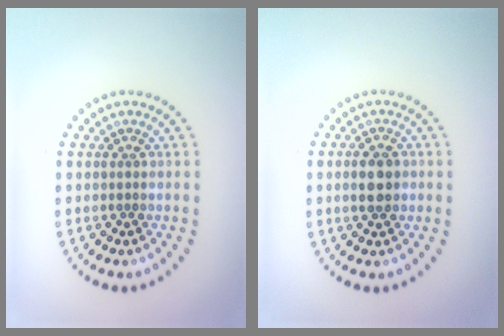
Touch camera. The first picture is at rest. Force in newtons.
{"total": 2.6, "press": 2.6, "slide": 0.2}